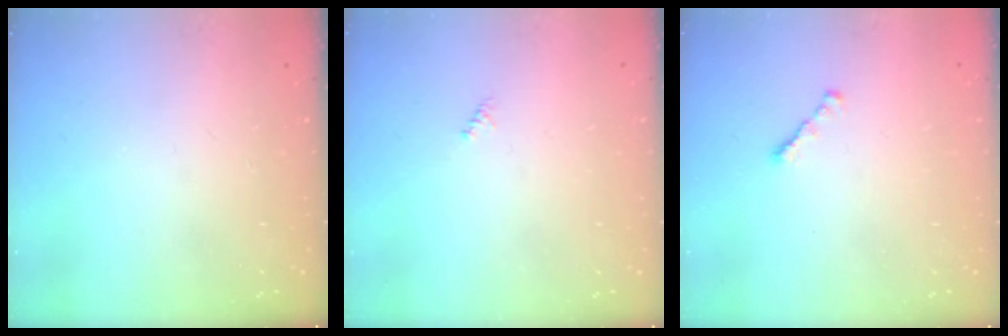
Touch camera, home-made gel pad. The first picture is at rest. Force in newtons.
{"total": 0.0}
{"total": 1.3, "press": 1.2, "slide": 0.5}